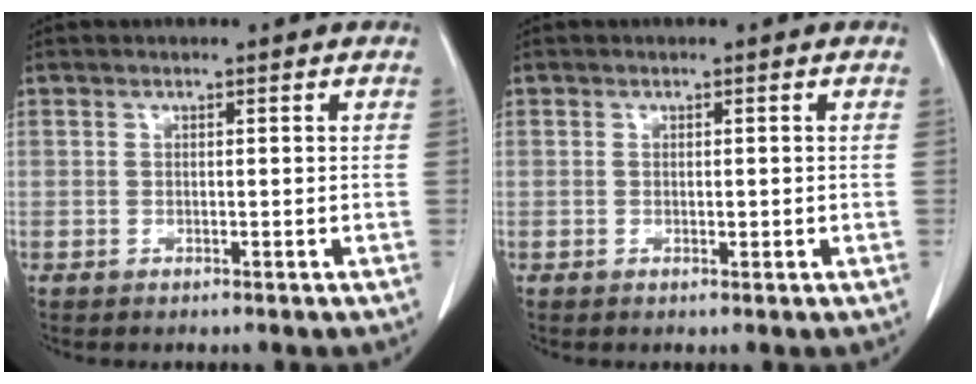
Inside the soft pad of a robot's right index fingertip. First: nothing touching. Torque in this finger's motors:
{"motor_torque": [-0.26, 0.51, 0.03, 0.02]}